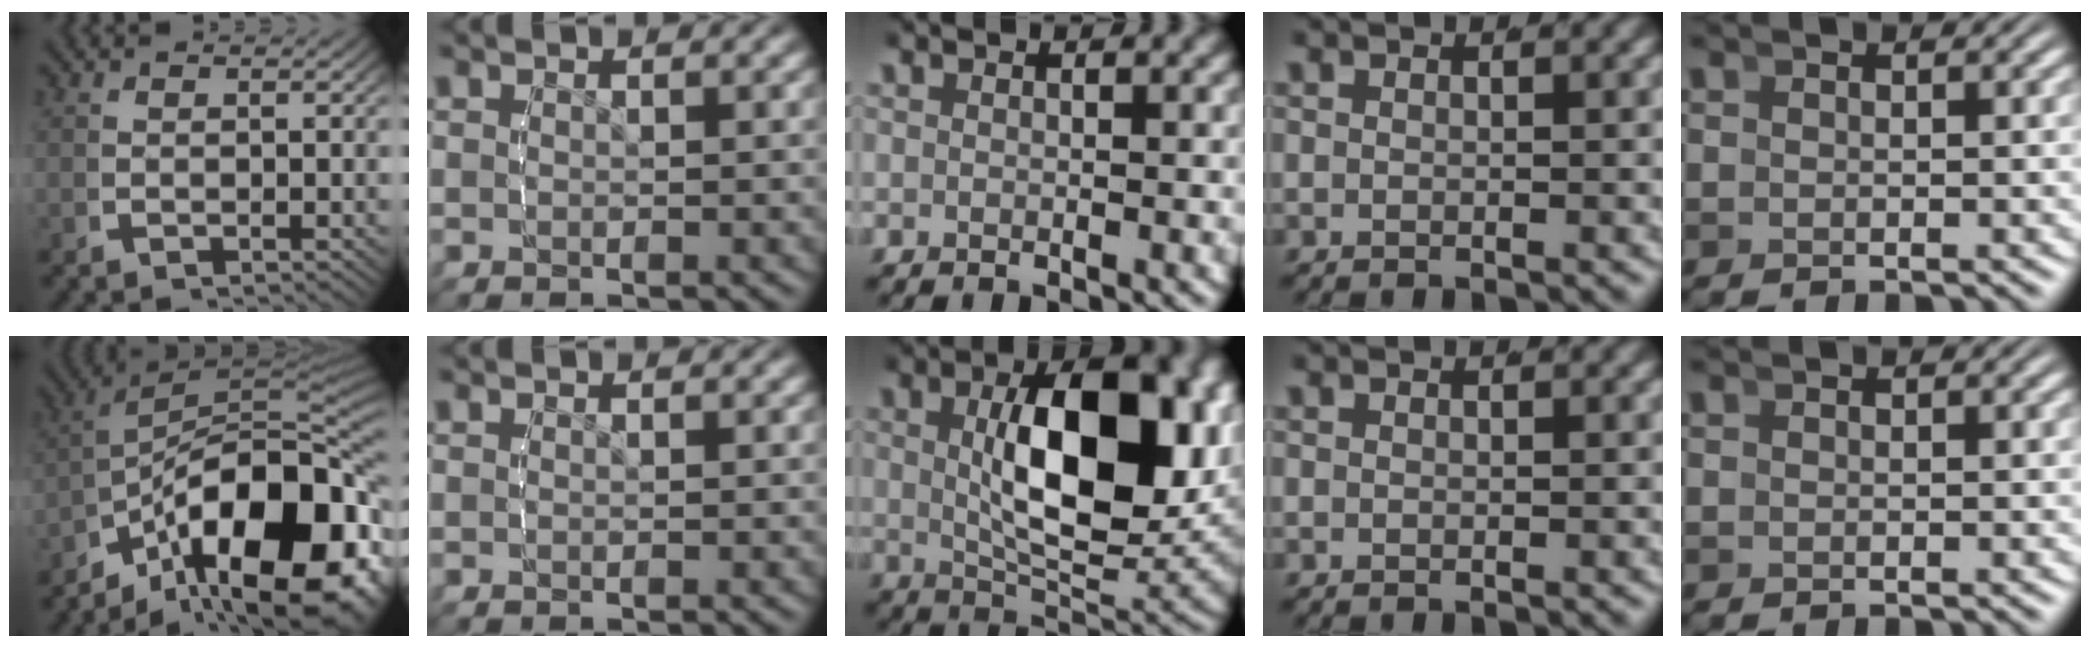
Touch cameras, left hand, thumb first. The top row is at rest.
{"thumb": {"total": 21.5, "force": [-4.1, 12.7, 16.8], "torque": [-0.240, -0.057, -0.043]}, "middle": {"total": 12.0, "force": [2.0, 5.4, 10.6], "torque": [-0.157, -0.007, 0.032]}}